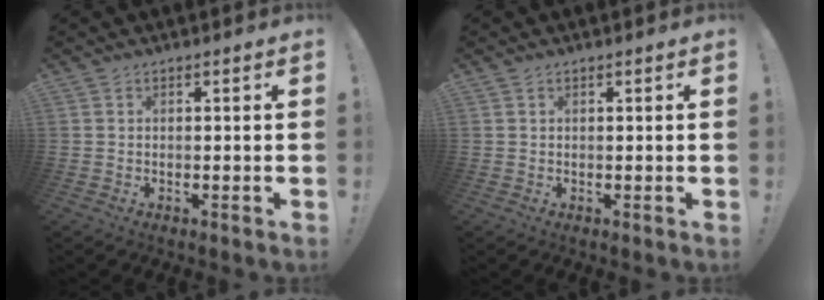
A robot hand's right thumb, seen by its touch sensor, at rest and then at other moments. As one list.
[{"total": 0.0}]